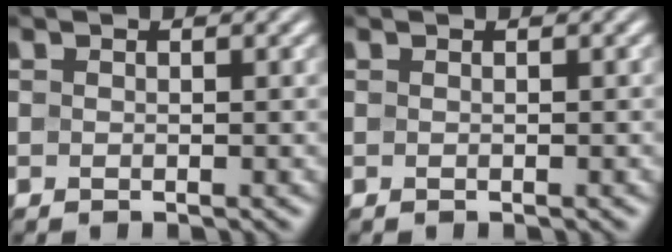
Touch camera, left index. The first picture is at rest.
{"total": 0.0}